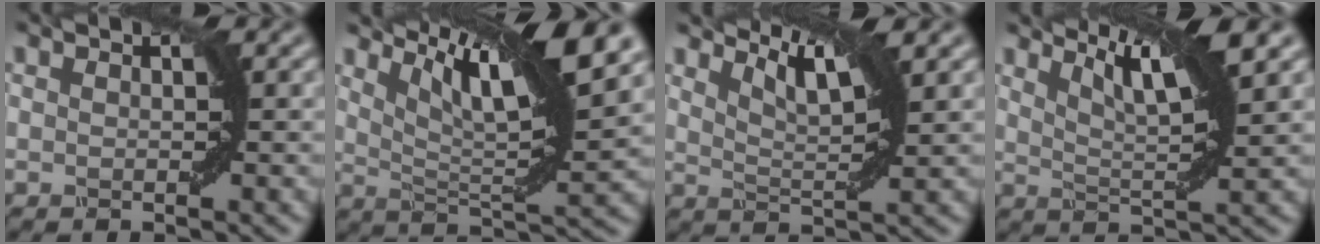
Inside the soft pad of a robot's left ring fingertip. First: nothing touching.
{"total": 10.7, "force": [6.2, 2.2, 8.4], "torque": [-0.129, 0.013, 0.109]}
{"total": 4.4, "force": [3.0, 1.0, 3.1], "torque": [-0.057, 0.007, 0.049]}
{"total": 5.8, "force": [3.5, 1.1, 4.4], "torque": [-0.067, 0.009, 0.065]}